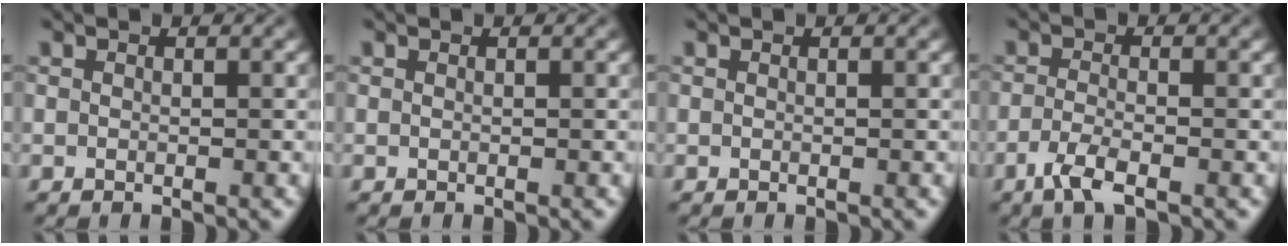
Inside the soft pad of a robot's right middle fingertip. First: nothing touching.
{"total": 0.0}
{"total": 0.0}
{"total": 2.8, "force": [-1.6, 0.7, 2.1], "torque": [-0.048, -0.001, -0.038]}